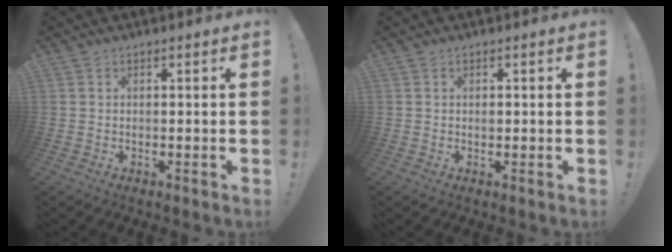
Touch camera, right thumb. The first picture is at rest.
{"total": 0.7, "force": [-0.2, 0.6, 0.3], "torque": [-0.006, 0.004, -0.004]}